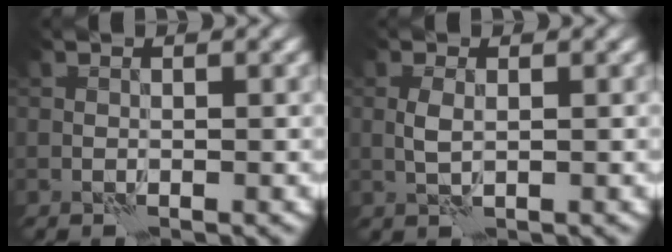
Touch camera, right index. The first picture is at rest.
{"total": 1.3, "force": [0.1, 0.5, 1.2], "torque": [-0.030, 0.001, 0.001]}